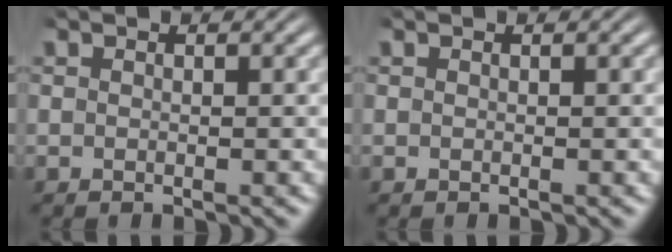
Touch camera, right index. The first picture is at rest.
{"total": 0.0}